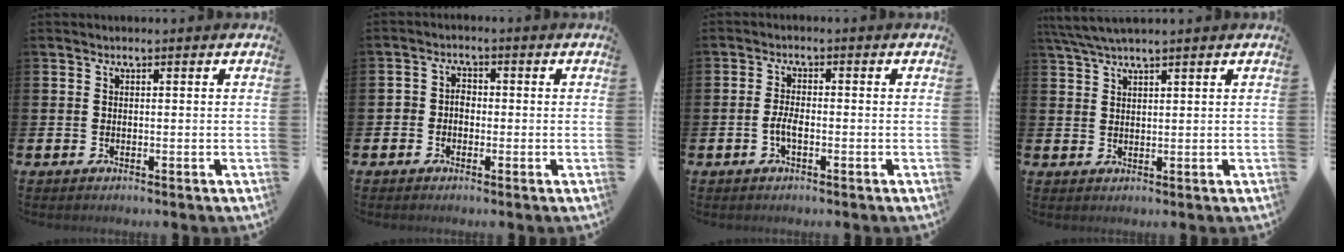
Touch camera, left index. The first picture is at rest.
{"total": 2.3, "force": [-1.1, 1.9, 0.9], "torque": [-0.012, 0.005, -0.027]}
{"total": 2.3, "force": [-0.8, 0.9, 2.0], "torque": [-0.030, 0.001, -0.018]}
{"total": 3.7, "force": [3.2, 0.4, 1.9], "torque": [-0.049, -0.003, 0.061]}